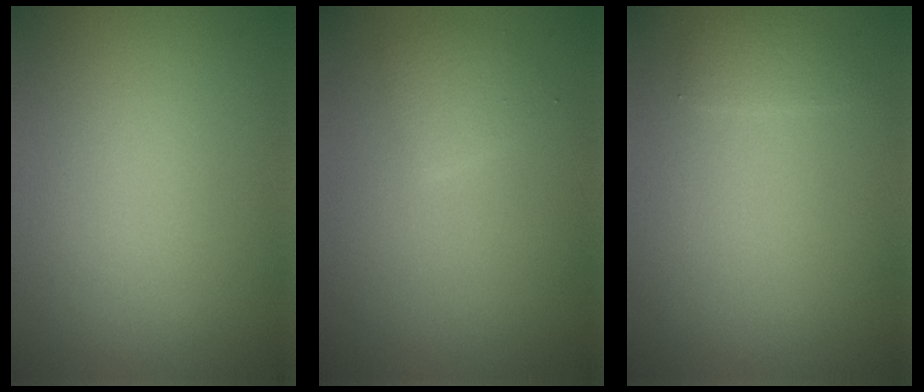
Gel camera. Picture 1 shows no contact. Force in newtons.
{"total": 1.6, "press": 1.6, "slide": 0.1}
{"total": 1.1, "press": 1.1, "slide": 0.2}